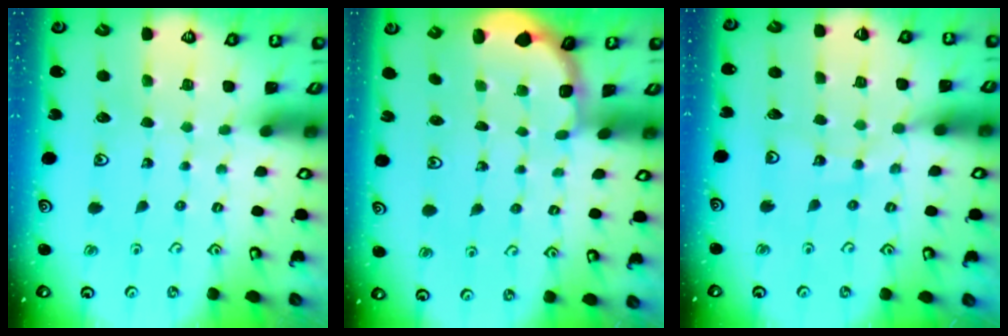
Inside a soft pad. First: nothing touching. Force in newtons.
{"total": 1.9, "press": 1.7, "slide": 0.8}
{"total": 10.2, "press": 10.1, "slide": 1.3}